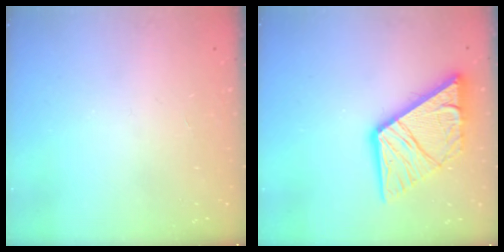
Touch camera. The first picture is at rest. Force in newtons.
{"total": 17.9, "press": 17.8, "slide": 2.1}